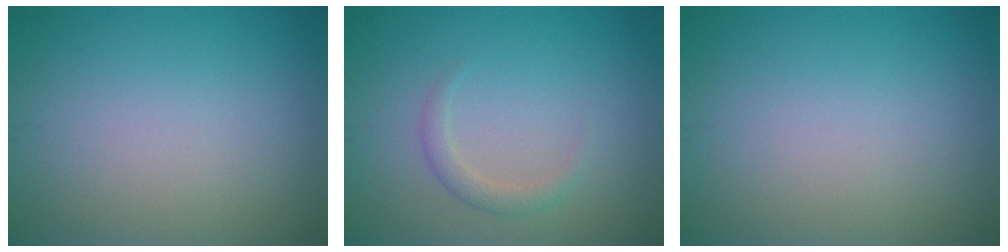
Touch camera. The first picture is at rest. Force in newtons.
{"total": 1.6, "press": 1.6, "slide": 0.1}
{"total": 0.0}